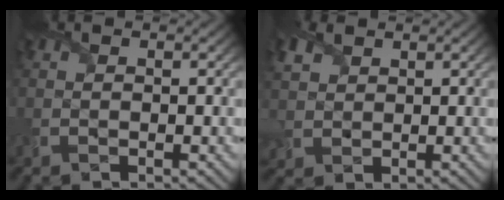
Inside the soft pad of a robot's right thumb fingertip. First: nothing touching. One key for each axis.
{"total": 3.6, "fx": 2.1, "fy": 2.4, "fz": 1.7, "tx": -0.055, "ty": 0.006, "tz": 0.044}